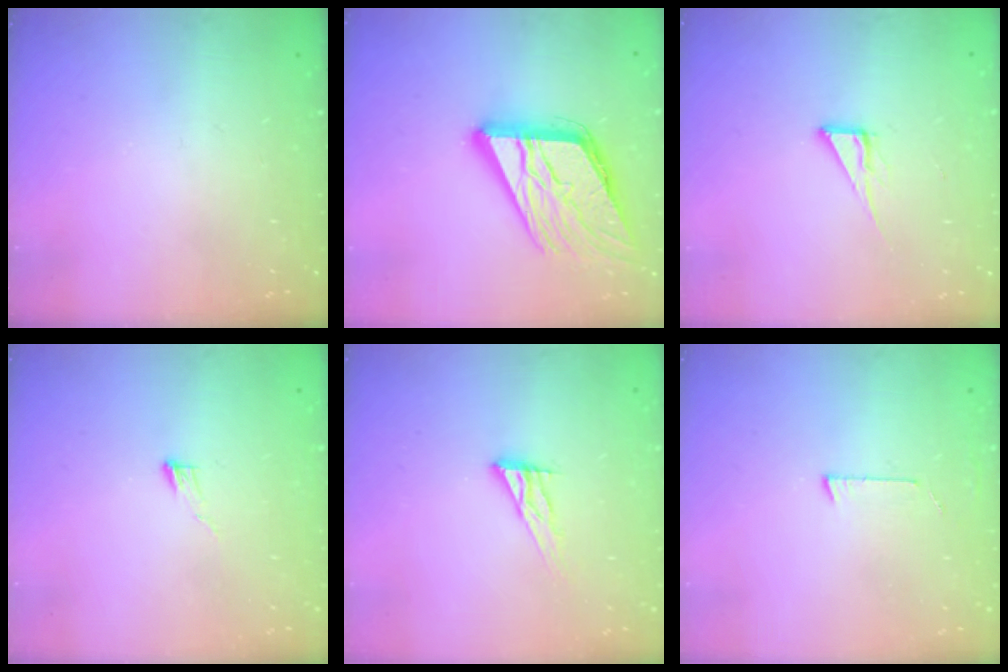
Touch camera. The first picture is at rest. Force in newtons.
{"total": 18.6, "press": 18.4, "slide": 2.2}
{"total": 6.1, "press": 6.1, "slide": 0.4}
{"total": 3.8, "press": 3.8, "slide": 0.3}
{"total": 9.2, "press": 9.1, "slide": 0.7}
{"total": 2.7, "press": 2.7, "slide": 0.2}